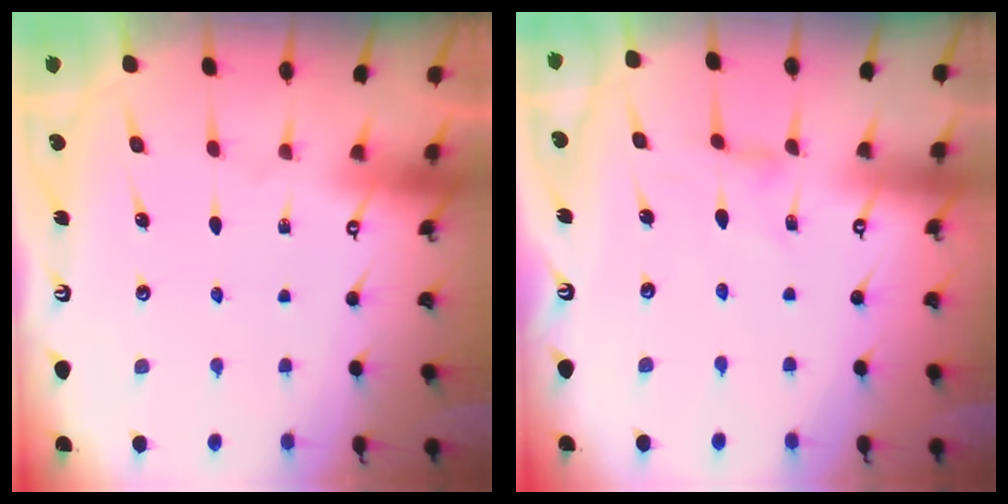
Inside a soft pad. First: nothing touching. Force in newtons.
{"total": 0.6, "press": 0.5, "slide": 0.3}